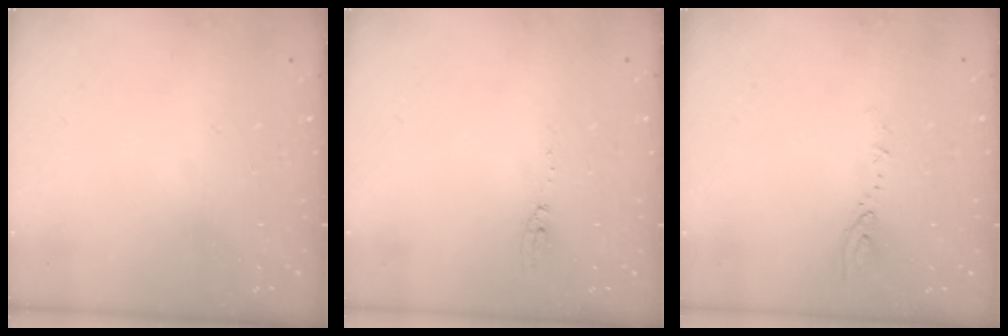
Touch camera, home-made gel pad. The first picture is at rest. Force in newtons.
{"total": 4.8, "press": 4.8, "slide": 0.6}
{"total": 4.5, "press": 4.4, "slide": 0.5}